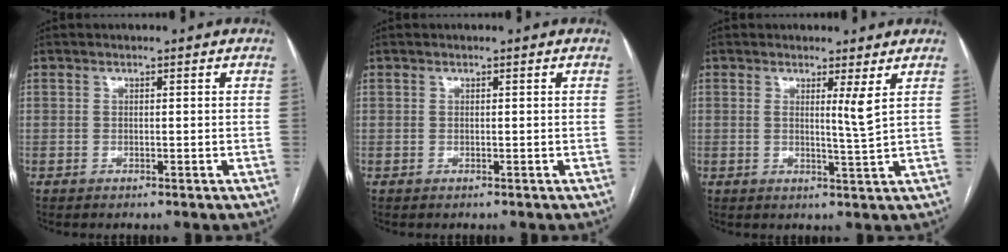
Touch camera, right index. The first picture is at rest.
{"total": 0.0}
{"total": 2.8, "force": [1.2, -0.8, 2.4], "torque": [-0.041, -0.016, 0.021]}